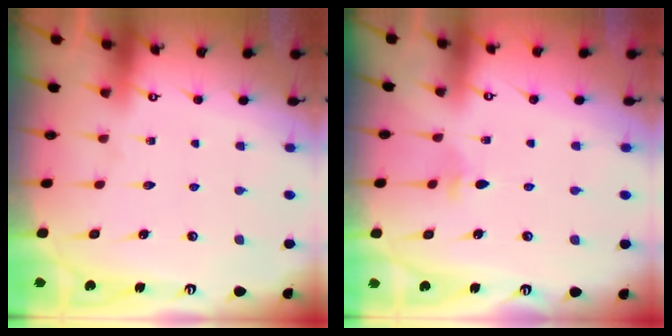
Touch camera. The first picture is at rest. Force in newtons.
{"total": 2.9, "press": 2.8, "slide": 0.8}